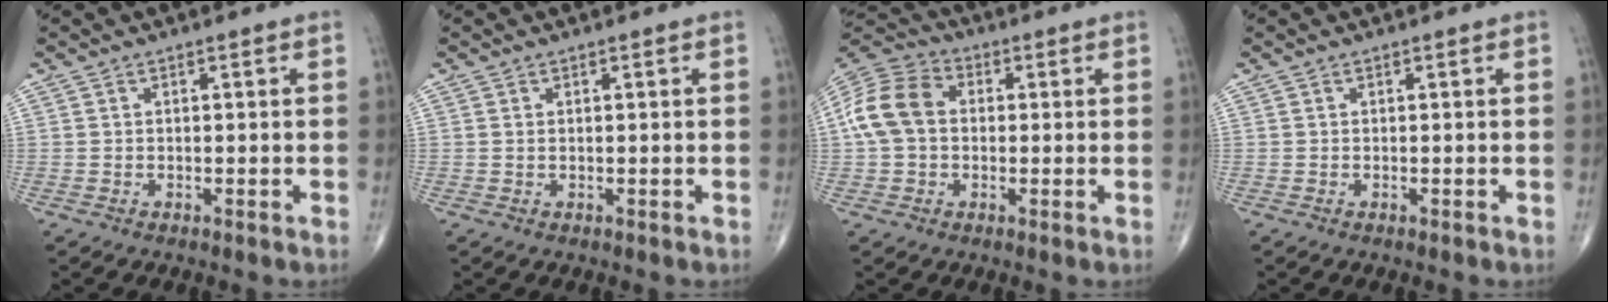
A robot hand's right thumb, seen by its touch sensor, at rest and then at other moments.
{"total": 0.0}
{"total": 12.3, "force": [0.8, 9.3, 8.1], "torque": [-0.161, 0.034, 0.008]}
{"total": 0.0}